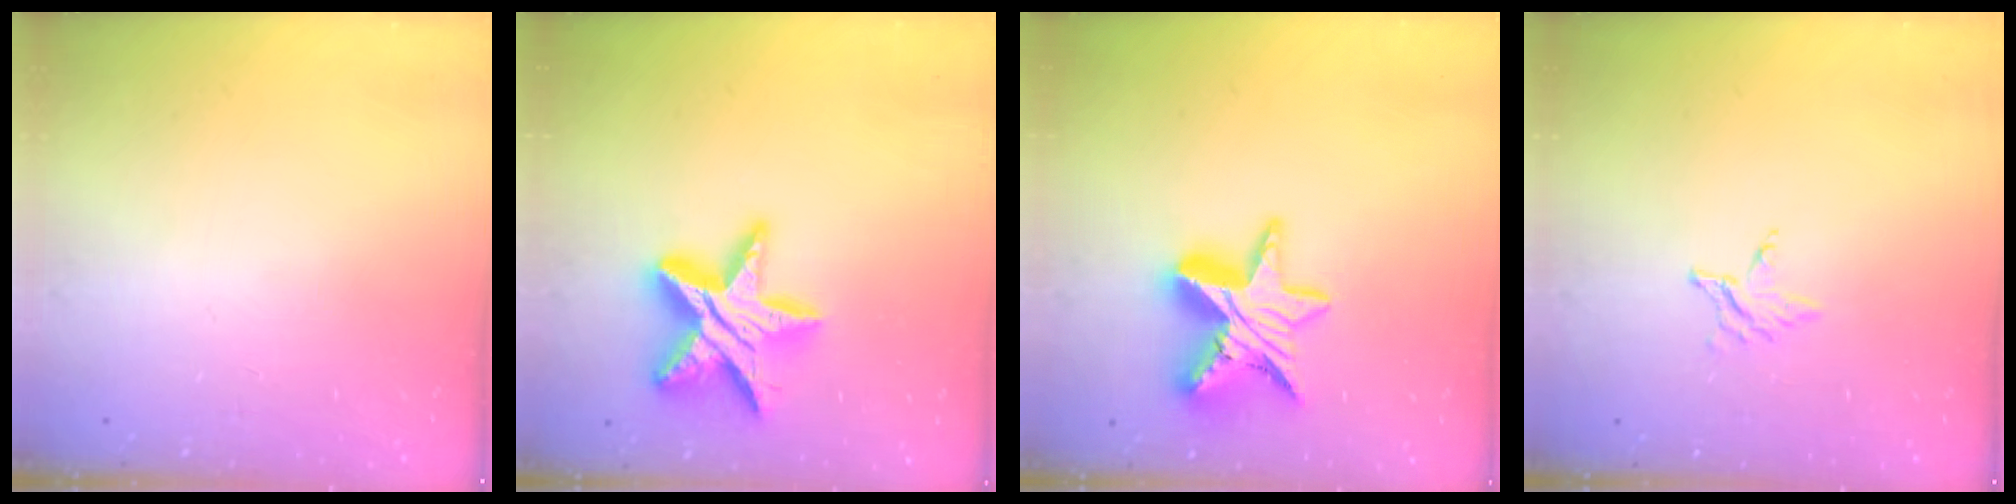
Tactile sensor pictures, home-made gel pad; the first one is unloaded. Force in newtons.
{"total": 17.9, "press": 17.8, "slide": 1.2}
{"total": 14.4, "press": 14.3, "slide": 1.1}
{"total": 2.9, "press": 2.9, "slide": 0.3}